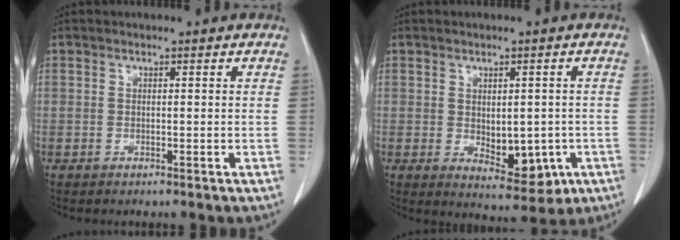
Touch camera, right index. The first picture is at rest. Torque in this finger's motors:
{"motor_torque": [0.14, 0.07, 0.05, 0.01]}